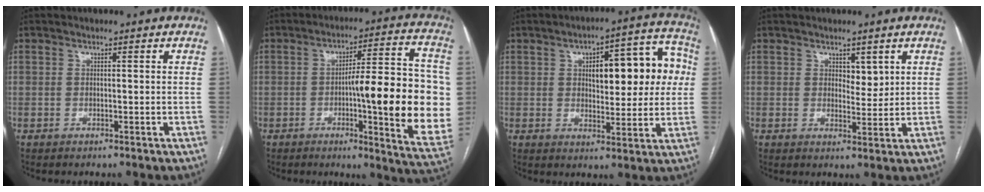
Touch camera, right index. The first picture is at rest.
{"total": 19.2, "force": [-2.1, 2.7, 18.9], "torque": [-0.223, 0.017, -0.021]}
{"total": 14.1, "force": [2.6, 5.3, 12.8], "torque": [-0.157, 0.038, 0.039]}
{"total": 2.7, "force": [1.4, 1.6, 1.7], "torque": [-0.022, -0.006, 0.024]}